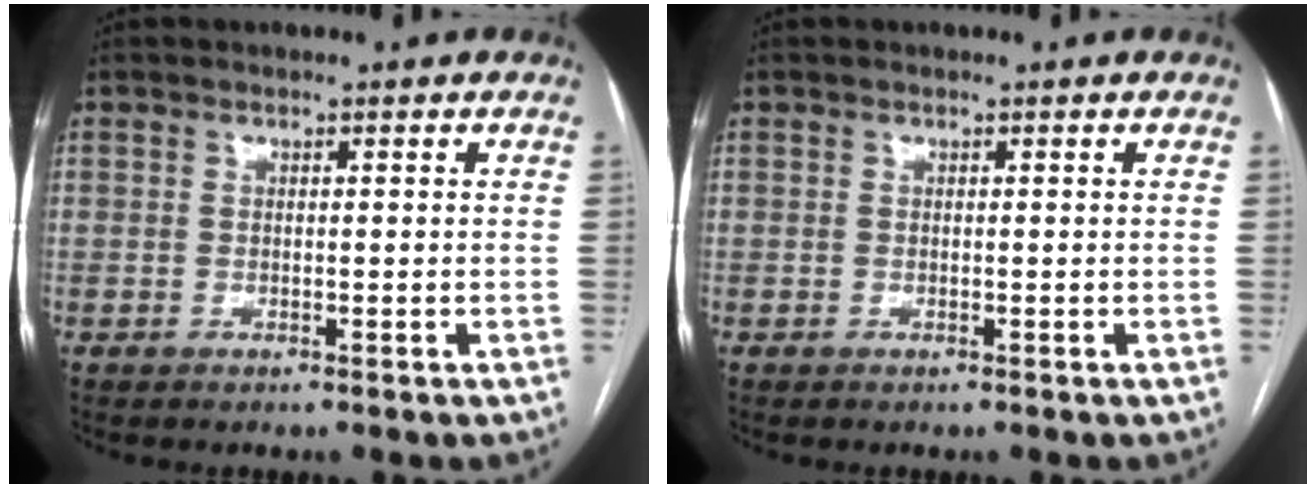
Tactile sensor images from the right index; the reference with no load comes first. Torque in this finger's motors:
{"motor_torque": [0.00, 0.00, 0.00, 0.00]}